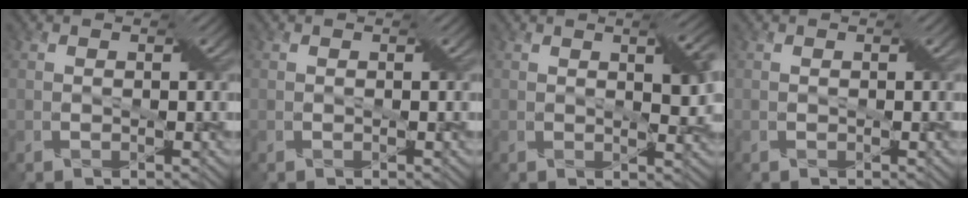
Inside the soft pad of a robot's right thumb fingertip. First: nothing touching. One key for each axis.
{"total": 0.0}
{"total": 5.4, "fx": 1.5, "fy": 1.6, "fz": 4.9, "tx": -0.072, "ty": 0.001, "tz": 0.028}
{"total": 0.0}